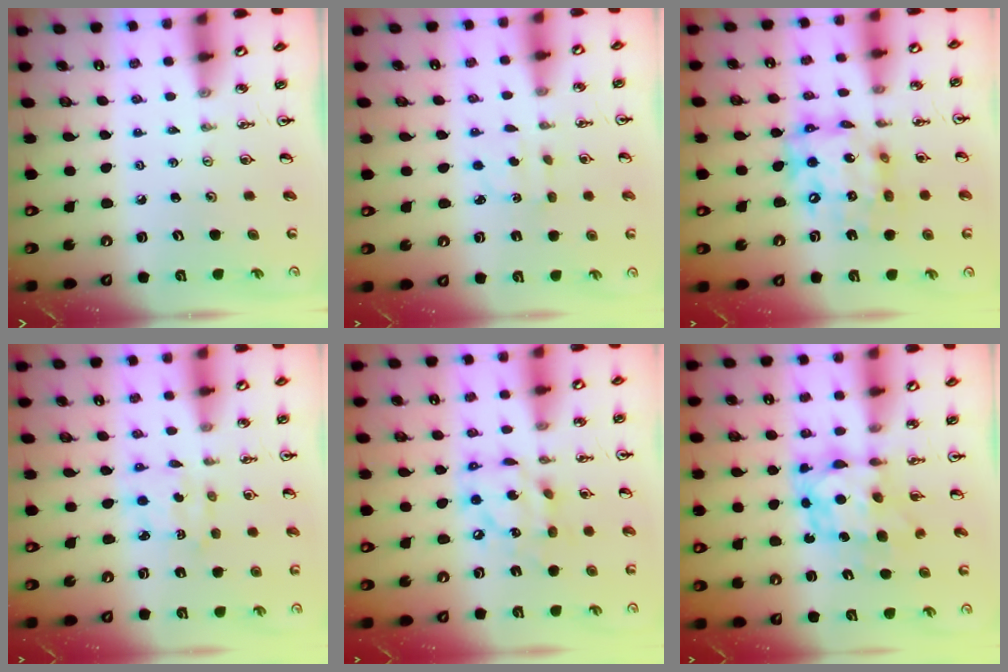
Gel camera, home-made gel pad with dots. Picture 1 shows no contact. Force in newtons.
{"total": 2.7, "press": 2.6, "slide": 0.5}
{"total": 15.3, "press": 15.2, "slide": 2.0}
{"total": 2.9, "press": 2.9, "slide": 0.2}
{"total": 13.0, "press": 13.0, "slide": 1.3}
{"total": 7.6, "press": 7.6, "slide": 0.8}